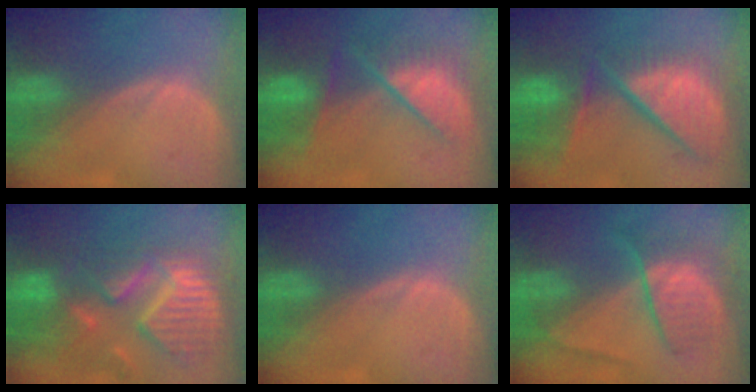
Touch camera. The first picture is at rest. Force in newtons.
{"total": 7.8, "press": 7.8, "slide": 0.3}
{"total": 12.7, "press": 10.5, "slide": 7.1}
{"total": 13.2, "press": 11.2, "slide": 7.0}
{"total": 0.0}
{"total": 6.7, "press": 6.7, "slide": 0.6}